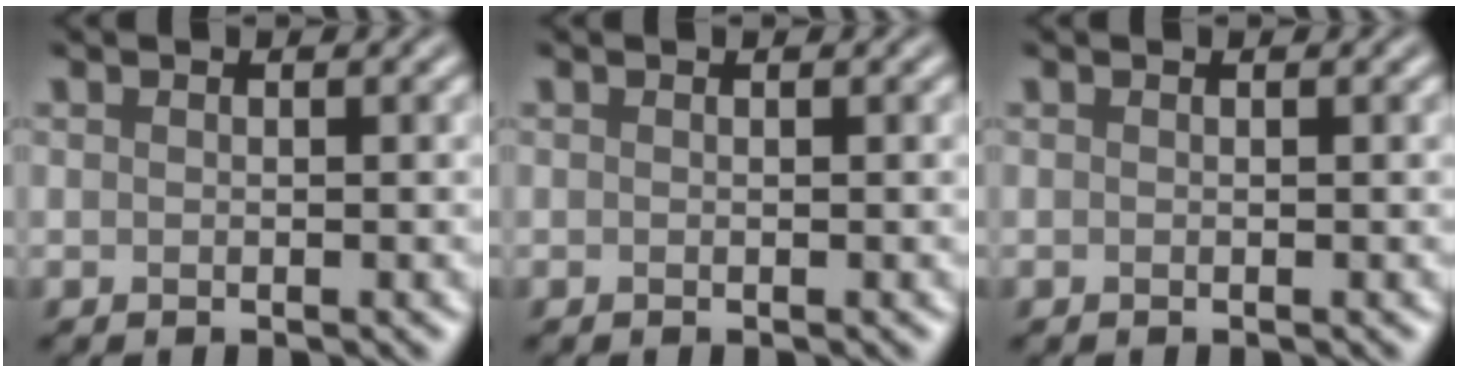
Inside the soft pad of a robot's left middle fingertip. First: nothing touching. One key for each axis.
{"total": 0.0}
{"total": 0.0}